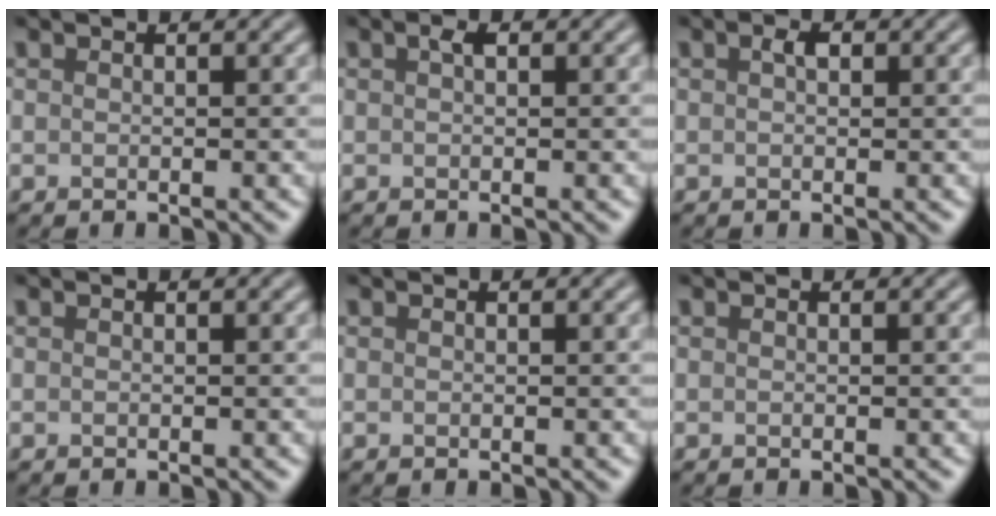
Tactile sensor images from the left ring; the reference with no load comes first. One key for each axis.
{"total": 0.9, "fx": 0.4, "fy": 0.4, "fz": 0.8, "tx": -0.012, "ty": 0.002, "tz": 0.005}
{"total": 1.2, "fx": 0.4, "fy": 0.7, "fz": 0.9, "tx": -0.015, "ty": 0.001, "tz": 0.005}
{"total": 0.0}
{"total": 0.0}
{"total": 0.0}